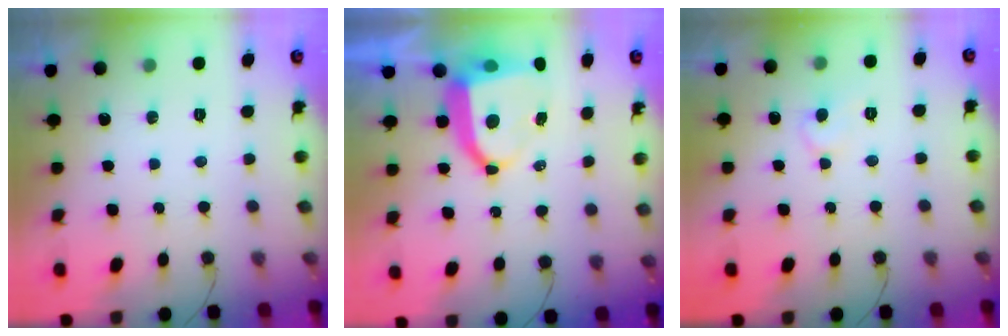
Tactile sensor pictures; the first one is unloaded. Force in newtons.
{"total": 9.6, "press": 9.6, "slide": 1.0}
{"total": 5.9, "press": 5.9, "slide": 0.4}